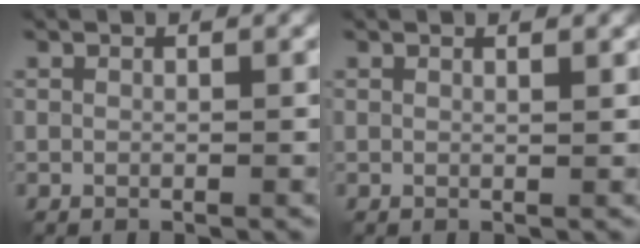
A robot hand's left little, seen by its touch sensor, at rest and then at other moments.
{"total": 1.2, "force": [0.8, 0.4, 0.8], "torque": [-0.006, 0.004, 0.003]}